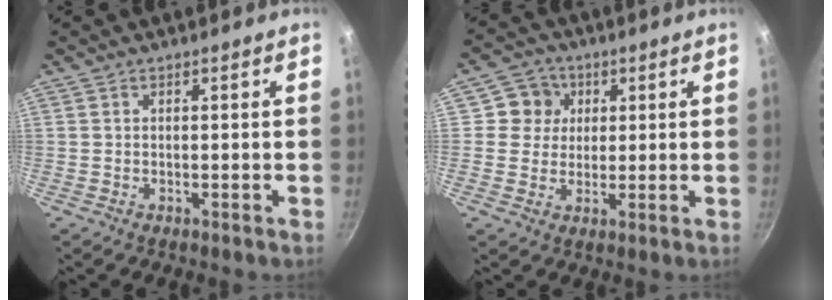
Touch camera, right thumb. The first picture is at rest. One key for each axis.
{"total": 6.4, "fx": 1.5, "fy": 6.1, "fz": 1.2, "tx": 0.018, "ty": 0.006, "tz": 0.020}